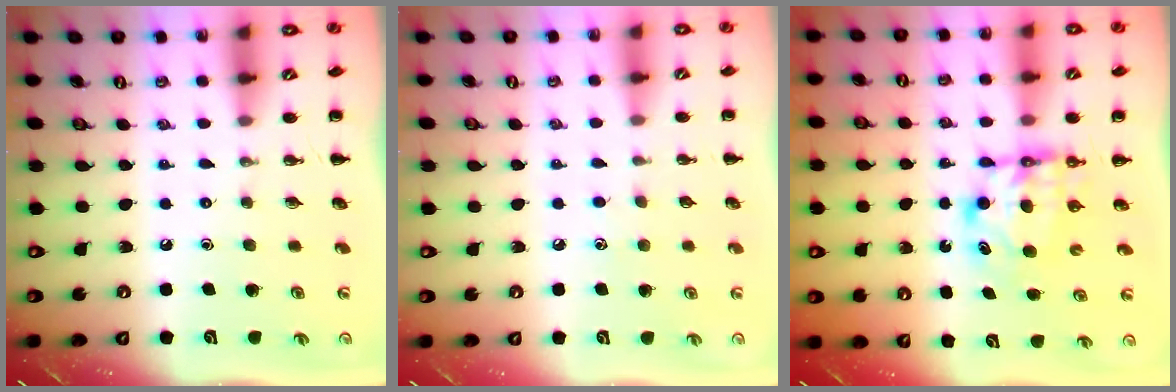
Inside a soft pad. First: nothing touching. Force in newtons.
{"total": 3.6, "press": 3.5, "slide": 0.8}
{"total": 6.0, "press": 6.0, "slide": 0.4}